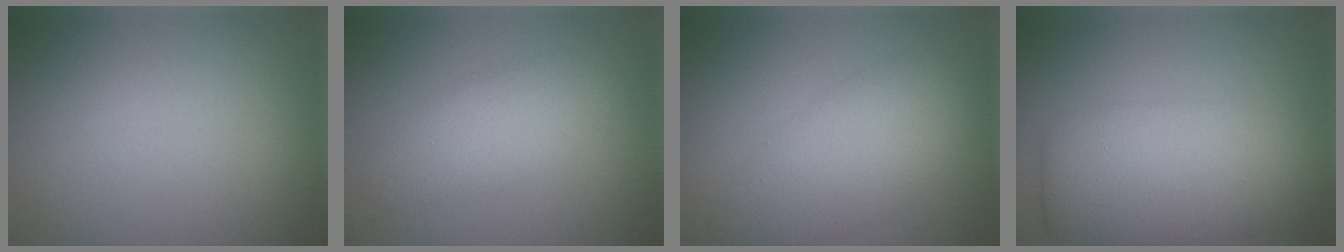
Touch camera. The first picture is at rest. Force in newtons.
{"total": 3.4, "press": 3.4, "slide": 0.1}
{"total": 5.6, "press": 5.6, "slide": 0.4}
{"total": 7.9, "press": 7.9, "slide": 0.1}